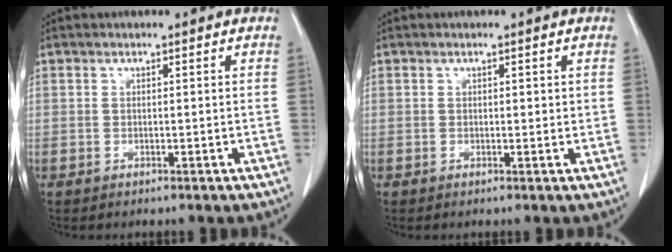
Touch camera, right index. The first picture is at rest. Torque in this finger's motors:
{"motor_torque": [-0.02, 0.04, -0.05, -0.01]}